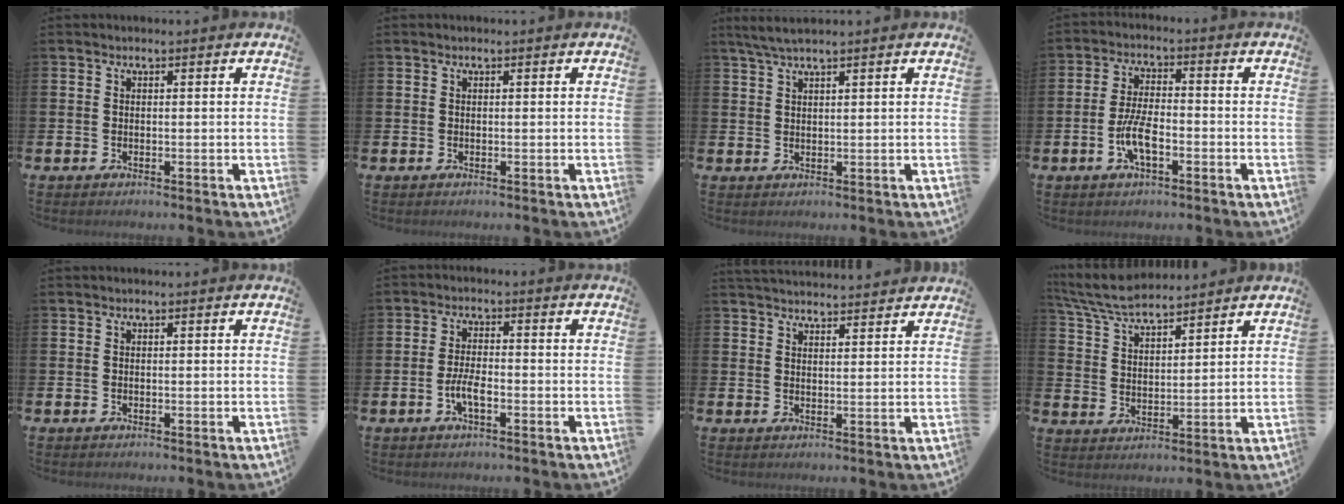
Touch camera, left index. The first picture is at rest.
{"total": 0.0}
{"total": 2.7, "force": [2.2, 0.1, 1.5], "torque": [-0.038, 0.002, 0.042]}
{"total": 5.5, "force": [-1.8, 2.0, 4.7], "torque": [-0.104, 0.002, -0.037]}
{"total": 0.0}
{"total": 3.5, "force": [-1.3, 1.2, 3.1], "torque": [-0.064, 0.005, -0.024]}
{"total": 3.3, "force": [3.3, 0.3, 0.1], "torque": [-0.007, -0.017, 0.061]}
{"total": 6.8, "force": [6.4, 1.0, 1.9], "torque": [-0.057, -0.025, 0.117]}